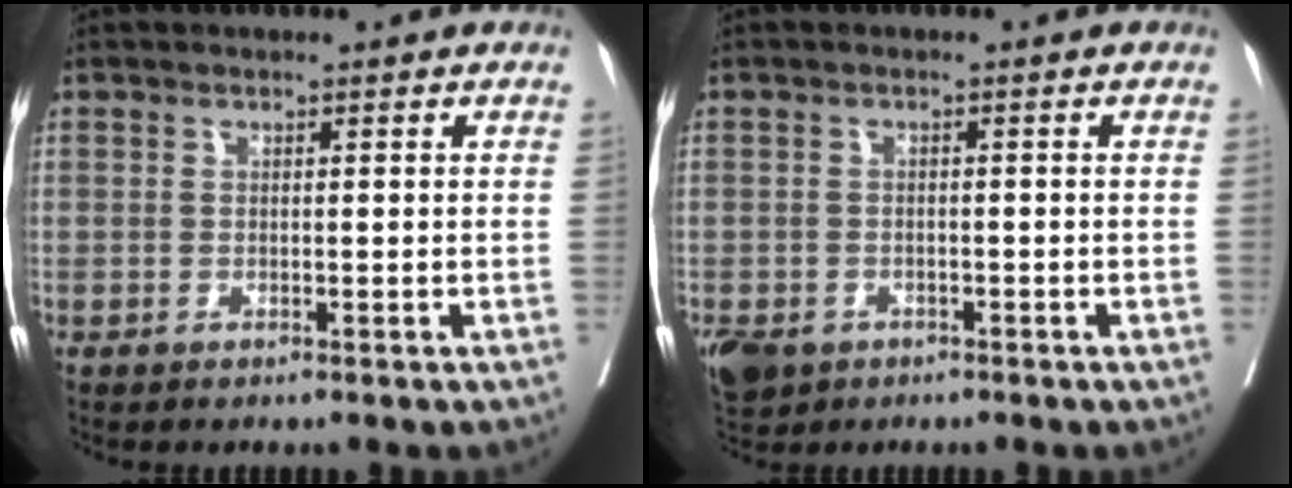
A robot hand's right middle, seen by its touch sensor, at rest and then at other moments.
{"total": 8.6, "force": [-4.3, 6.7, 3.2], "torque": [-0.093, -0.009, -0.063]}